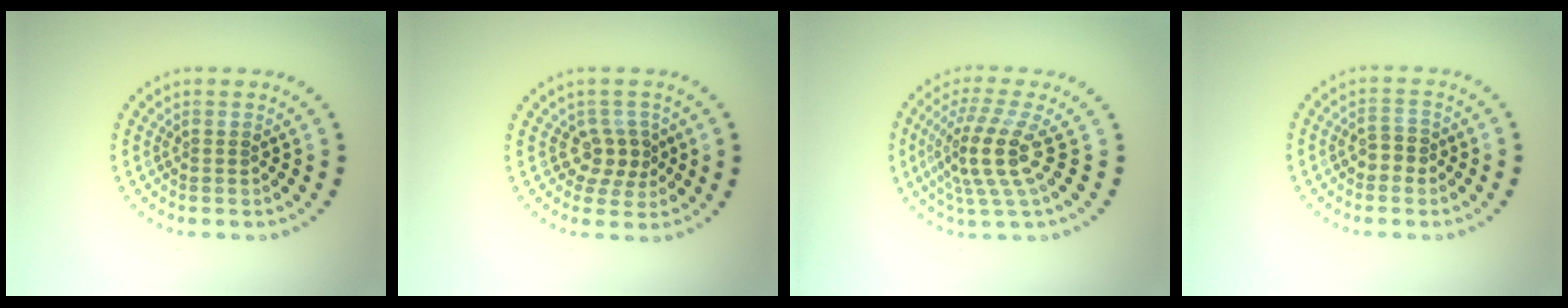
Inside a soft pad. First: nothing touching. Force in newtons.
{"total": 2.3, "press": 1.9, "slide": 1.3}
{"total": 4.6, "press": 3.5, "slide": 3.0}
{"total": 1.7, "press": 1.6, "slide": 0.6}